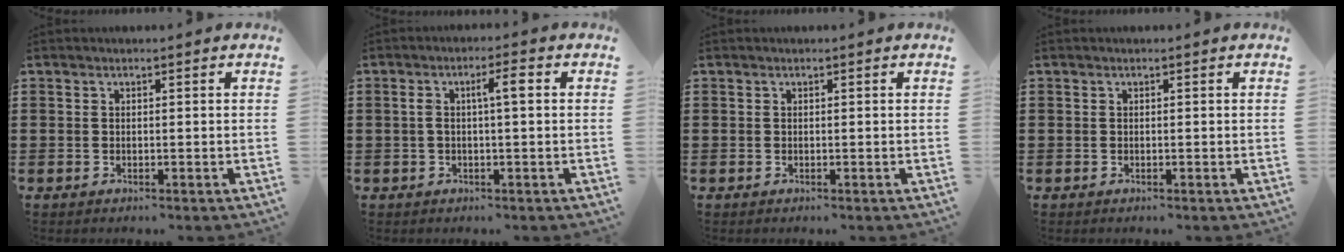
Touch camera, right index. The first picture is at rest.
{"total": 3.5, "force": [0.4, 0.5, 3.5], "torque": [-0.059, 0.002, 0.000]}
{"total": 0.0}
{"total": 0.0}